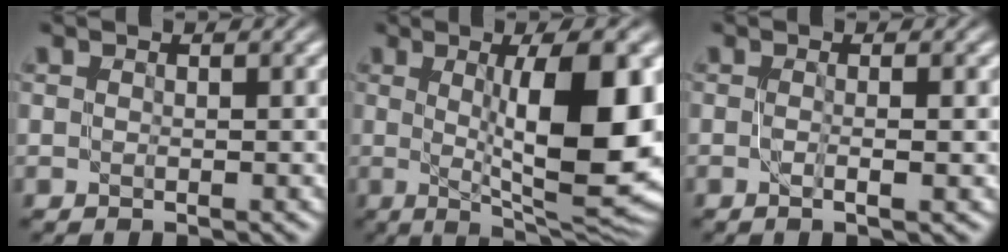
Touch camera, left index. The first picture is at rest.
{"total": 12.9, "force": [1.1, 3.6, 12.4], "torque": [-0.165, -0.005, 0.022]}
{"total": 2.0, "force": [-0.1, 0.6, 1.9], "torque": [-0.023, -0.008, -0.014]}